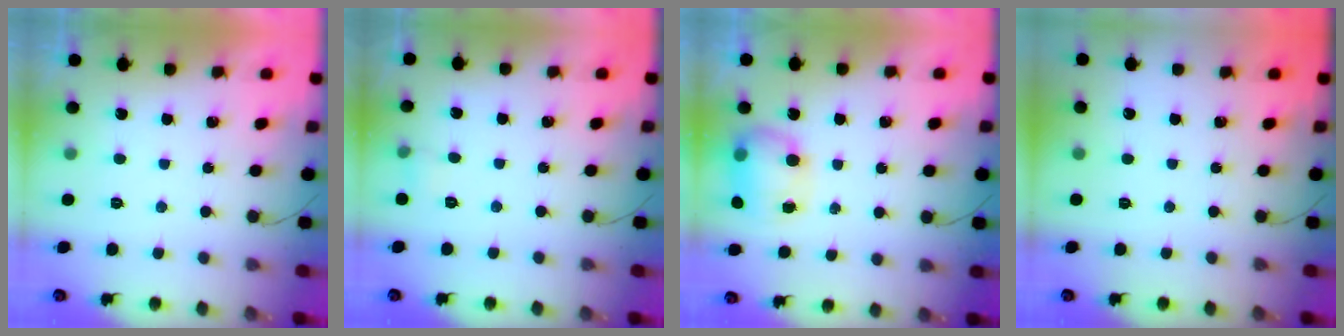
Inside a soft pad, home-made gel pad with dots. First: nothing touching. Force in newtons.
{"total": 3.3, "press": 3.0, "slide": 1.3}
{"total": 11.1, "press": 9.3, "slide": 6.2}
{"total": 0.0}